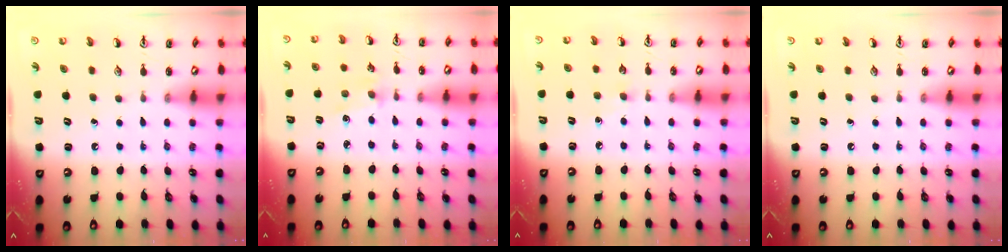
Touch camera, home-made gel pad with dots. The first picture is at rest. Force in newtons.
{"total": 2.2, "press": 2.1, "slide": 0.3}
{"total": 2.7, "press": 2.7, "slide": 0.4}
{"total": 0.0}